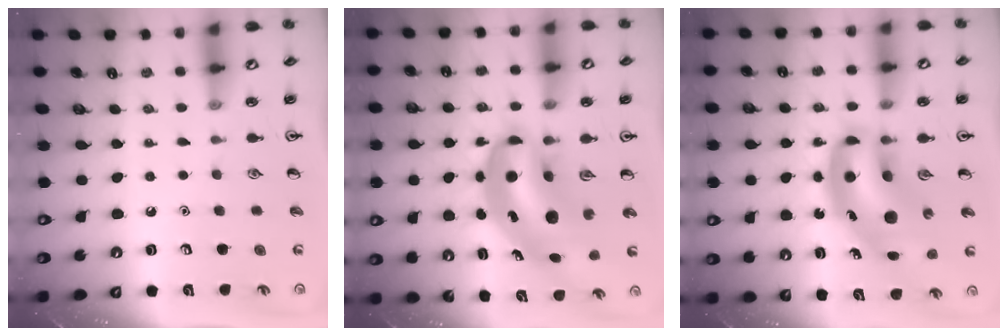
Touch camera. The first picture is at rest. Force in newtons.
{"total": 10.6, "press": 10.2, "slide": 2.9}
{"total": 15.4, "press": 14.8, "slide": 4.5}